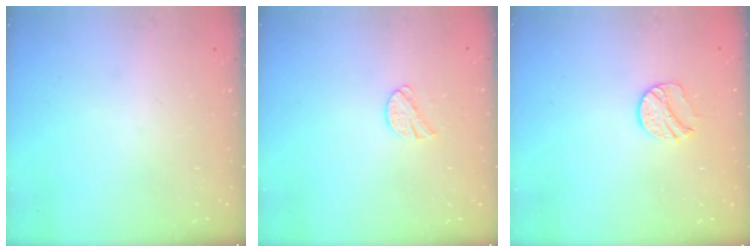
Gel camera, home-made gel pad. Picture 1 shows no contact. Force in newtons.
{"total": 8.5, "press": 8.4, "slide": 0.7}
{"total": 8.7, "press": 8.7, "slide": 0.2}